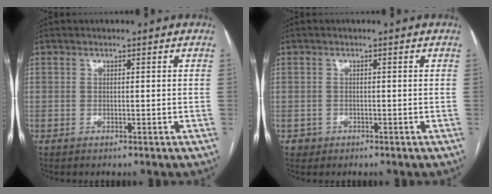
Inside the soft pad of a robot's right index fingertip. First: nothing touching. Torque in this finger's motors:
{"motor_torque": [-0.18, 0.22, -0.80, -0.17]}